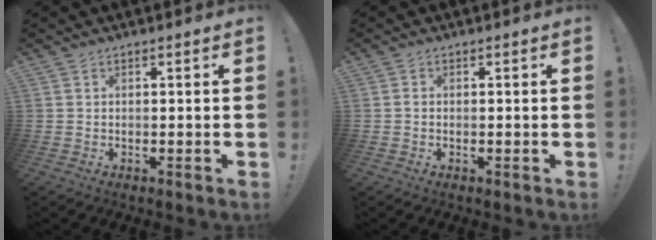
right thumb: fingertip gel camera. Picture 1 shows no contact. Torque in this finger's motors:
{"motor_torque": [-0.03, -0.20, -0.05, 0.16, -0.03]}